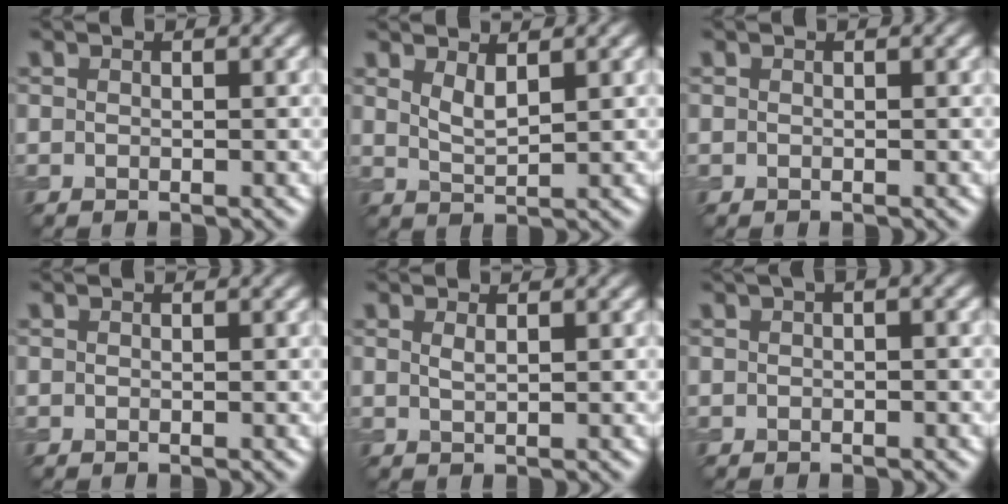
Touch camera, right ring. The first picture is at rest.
{"total": 2.0, "force": [1.3, 0.5, 1.4], "torque": [-0.029, -0.007, 0.029]}
{"total": 0.0}
{"total": 0.0}
{"total": 0.9, "force": [0.5, 0.2, 0.7], "torque": [-0.011, 0.000, 0.008]}
{"total": 1.4, "force": [0.5, 0.4, 1.2], "torque": [-0.021, 0.002, 0.002]}